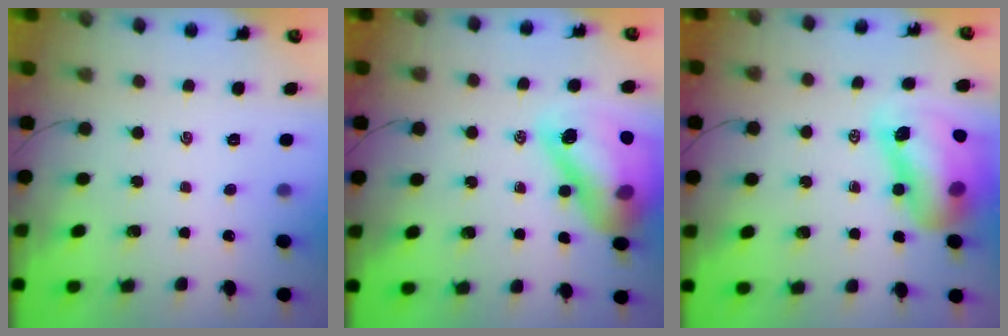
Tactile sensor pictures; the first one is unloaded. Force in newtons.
{"total": 20.3, "press": 19.9, "slide": 4.0}
{"total": 16.1, "press": 15.4, "slide": 4.7}